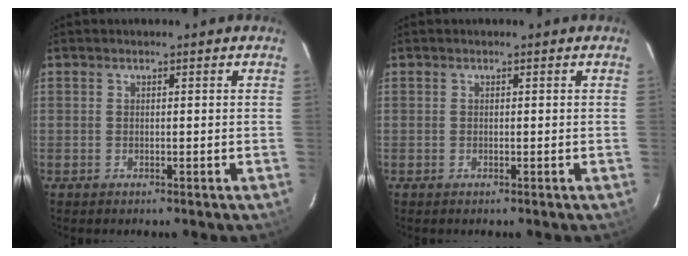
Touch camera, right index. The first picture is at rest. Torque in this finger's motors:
{"motor_torque": [0.03, 0.04, -0.01, 0.00]}